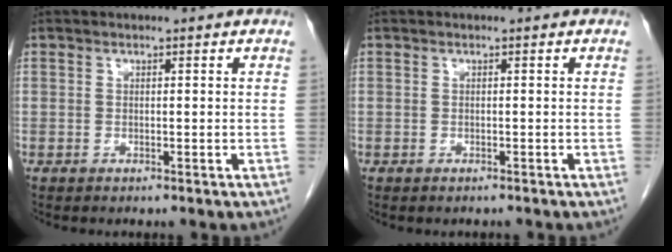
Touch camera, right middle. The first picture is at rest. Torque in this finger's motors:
{"motor_torque": [-0.78, -0.95, -0.41, -0.10]}